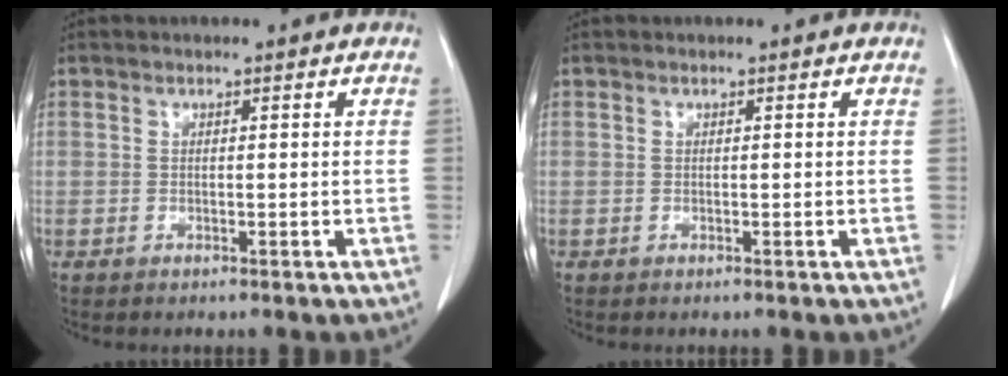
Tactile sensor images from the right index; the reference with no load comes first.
{"total": 0.0}